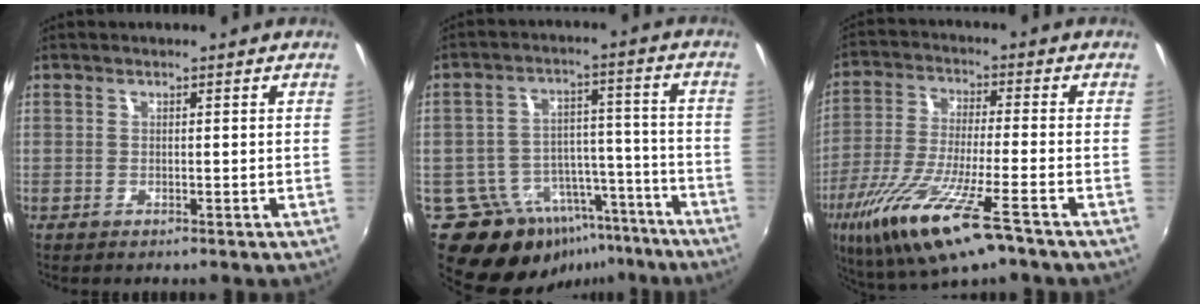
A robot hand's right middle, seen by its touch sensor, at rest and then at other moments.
{"total": 16.4, "force": [-12.1, 9.6, 5.7], "torque": [-0.116, 0.034, -0.161]}
{"total": 17.1, "force": [-9.6, 2.7, 13.9], "torque": [-0.280, -0.055, -0.181]}